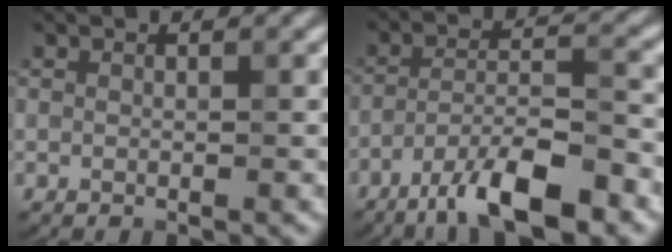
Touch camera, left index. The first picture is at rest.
{"total": 8.4, "force": [-5.9, 1.9, 5.7], "torque": [-0.094, 0.005, -0.107]}